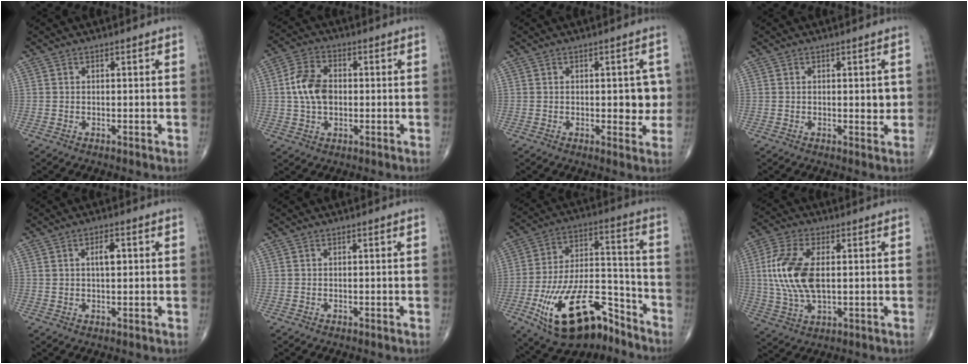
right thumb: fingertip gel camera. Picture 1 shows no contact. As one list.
[{"total": 8.3, "force": [0.2, 5.5, 6.2], "torque": [-0.112, 0.012, -0.002]}, {"total": 5.6, "force": [0.1, 2.6, 4.9], "torque": [-0.039, -0.004, 0.001]}, {"total": 2.6, "force": [0.2, 1.1, 2.4], "torque": [-0.023, -0.004, 0.003]}, {"total": 3.3, "force": [0.8, 1.4, 2.8], "torque": [-0.044, -0.001, 0.013]}, {"total": 0.0}, {"total": 21.9, "force": [-12.9, 10.1, 14.6], "torque": [-0.255, 0.081, -0.213]}, {"total": 13.1, "force": [1.2, 6.7, 11.2], "torque": [-0.246, 0.000, 0.025]}]